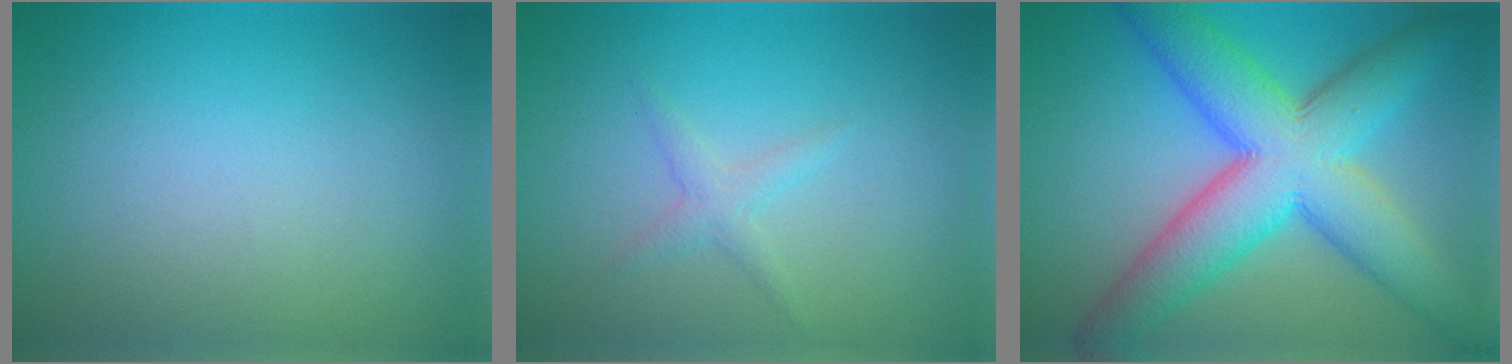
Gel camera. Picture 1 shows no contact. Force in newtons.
{"total": 1.3, "press": 1.3, "slide": 0.1}
{"total": 10.7, "press": 10.7, "slide": 0.4}